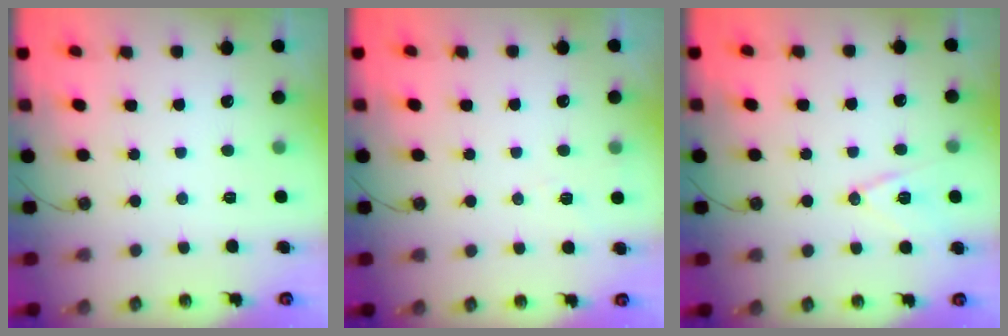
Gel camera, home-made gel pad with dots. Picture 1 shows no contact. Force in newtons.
{"total": 3.6, "press": 3.4, "slide": 1.3}
{"total": 11.2, "press": 10.7, "slide": 3.3}